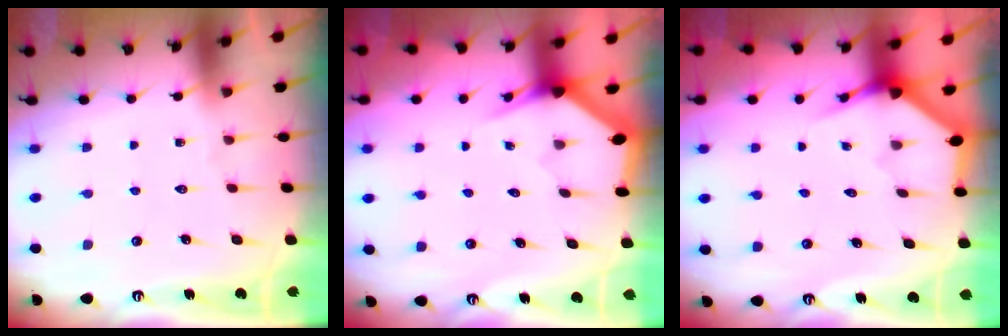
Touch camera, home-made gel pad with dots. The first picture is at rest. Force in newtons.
{"total": 3.0, "press": 3.0, "slide": 0.1}
{"total": 3.5, "press": 3.5, "slide": 0.2}